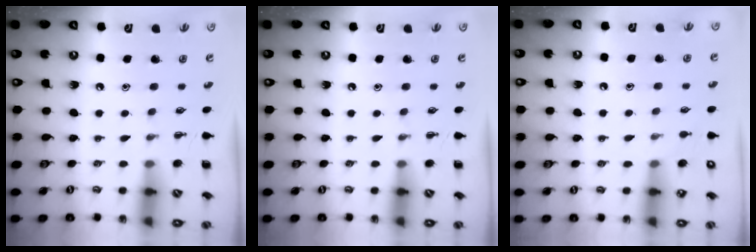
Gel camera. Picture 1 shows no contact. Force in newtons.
{"total": 0.0}
{"total": 6.0, "press": 5.7, "slide": 2.0}